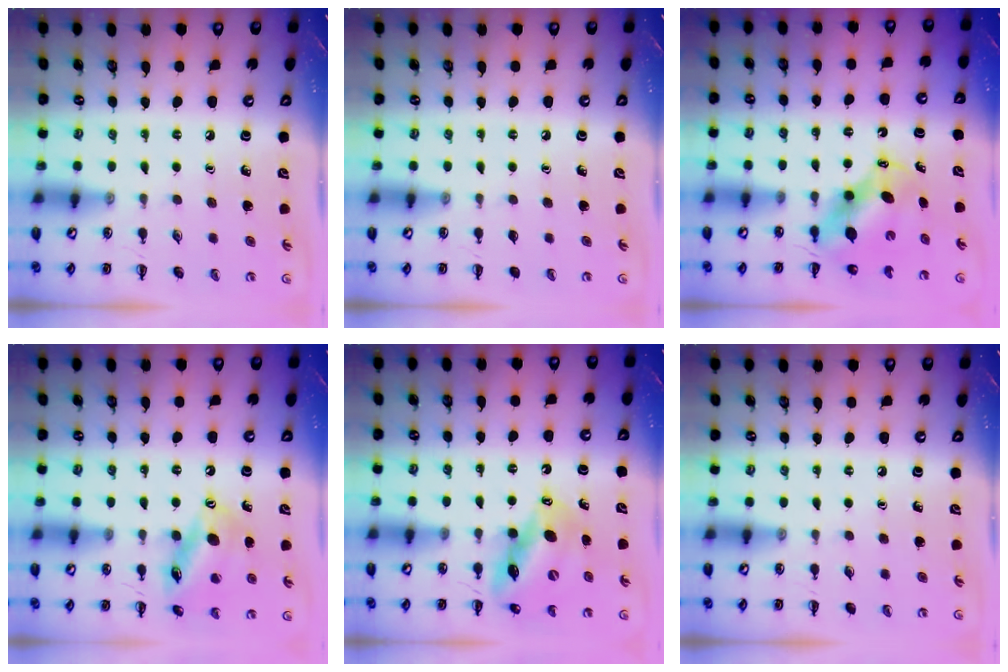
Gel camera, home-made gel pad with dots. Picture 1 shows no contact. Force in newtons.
{"total": 0.0}
{"total": 5.9, "press": 5.8, "slide": 1.1}
{"total": 14.2, "press": 14.0, "slide": 2.6}
{"total": 12.1, "press": 11.5, "slide": 3.5}
{"total": 0.0}